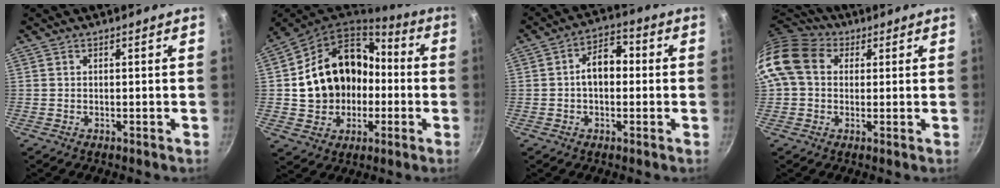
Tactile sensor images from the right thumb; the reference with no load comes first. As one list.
[{"total": 19.9, "force": [-0.9, 16.5, 11.1], "torque": [-0.166, 0.054, -0.004]}, {"total": 7.7, "force": [0.1, 5.2, 5.8], "torque": [-0.055, 0.026, -0.010]}, {"total": 12.2, "force": [2.6, 9.7, 6.8], "torque": [-0.117, 0.024, 0.030]}]